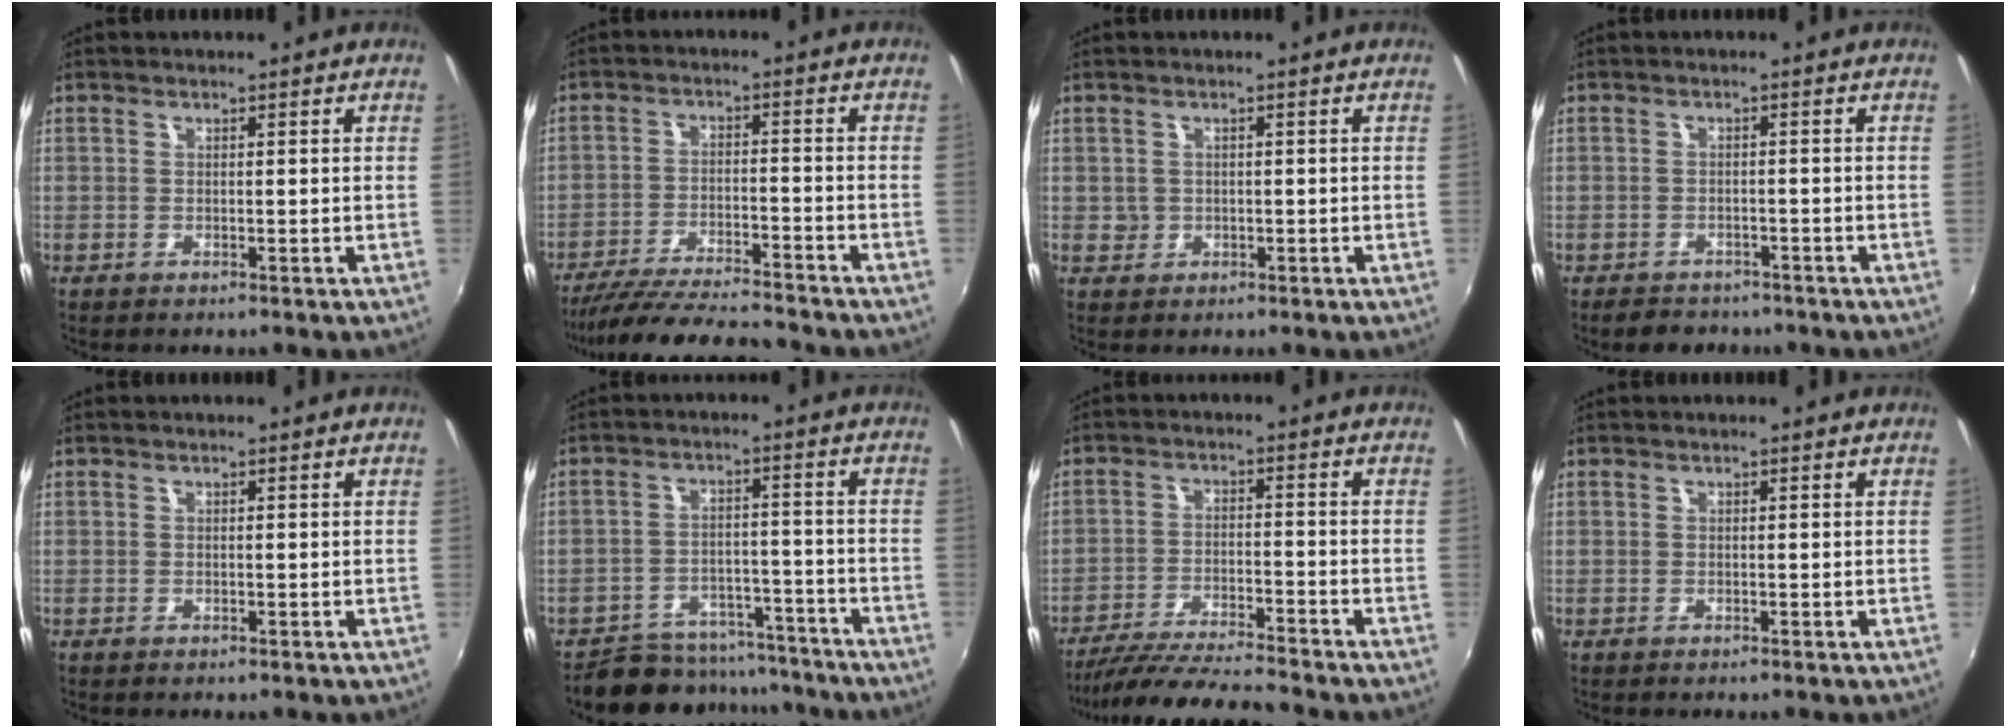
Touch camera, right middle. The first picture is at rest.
{"total": 15.0, "force": [-13.5, 1.6, 6.3], "torque": [-0.136, -0.023, -0.222]}
{"total": 2.1, "force": [-0.1, 2.0, 0.3], "torque": [-0.001, -0.001, 0.000]}
{"total": 4.8, "force": [-3.9, 2.6, 1.2], "torque": [-0.031, -0.003, -0.057]}
{"total": 0.0}
{"total": 13.3, "force": [-11.9, 5.3, 2.8], "torque": [-0.069, 0.021, -0.158]}
{"total": 13.6, "force": [-12.3, 0.5, 5.7], "torque": [-0.126, -0.022, -0.208]}
{"total": 0.0}